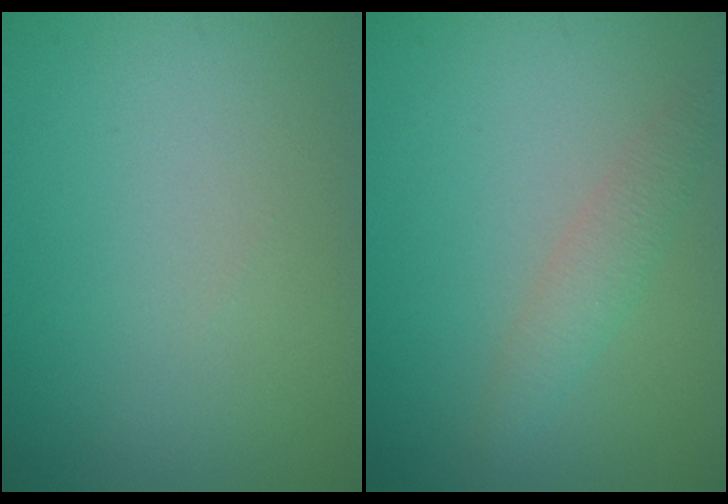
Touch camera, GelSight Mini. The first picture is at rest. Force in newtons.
{"total": 2.0, "press": 2.0, "slide": 0.1}